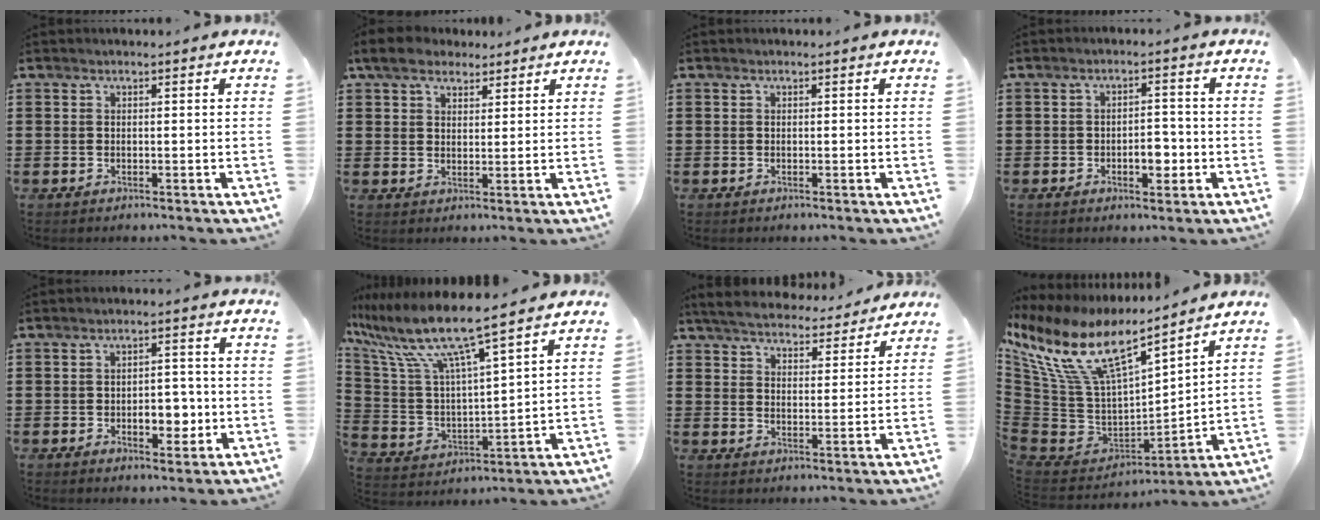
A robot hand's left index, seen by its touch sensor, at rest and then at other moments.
{"total": 5.1, "force": [3.9, 2.6, 2.2], "torque": [-0.050, 0.001, 0.070]}
{"total": 0.0}
{"total": 4.2, "force": [-1.3, 2.2, 3.4], "torque": [-0.053, 0.002, -0.026]}
{"total": 5.9, "force": [-1.4, 3.2, 4.7], "torque": [-0.069, 0.002, -0.029]}
{"total": 10.1, "force": [8.0, 0.4, 6.1], "torque": [-0.160, -0.059, 0.130]}
{"total": 5.5, "force": [5.3, 0.5, 1.1], "torque": [-0.046, -0.029, 0.094]}
{"total": 13.0, "force": [7.6, 5.1, 9.3], "torque": [-0.221, -0.050, 0.131]}